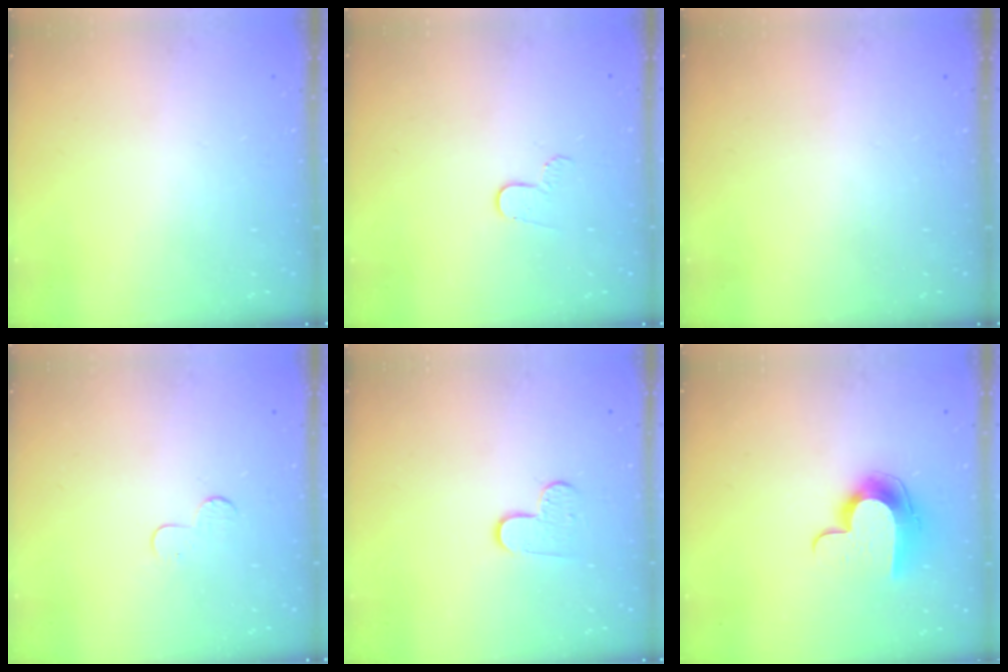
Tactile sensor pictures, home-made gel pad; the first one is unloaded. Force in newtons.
{"total": 4.9, "press": 4.8, "slide": 0.4}
{"total": 0.0}
{"total": 4.4, "press": 4.4, "slide": 0.4}
{"total": 7.4, "press": 7.4, "slide": 0.7}
{"total": 10.3, "press": 10.3, "slide": 0.1}